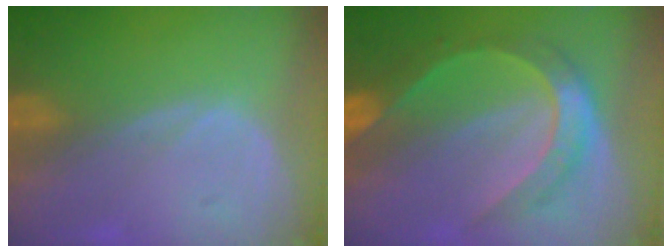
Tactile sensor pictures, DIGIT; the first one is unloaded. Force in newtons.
{"total": 8.3, "press": 8.2, "slide": 0.8}